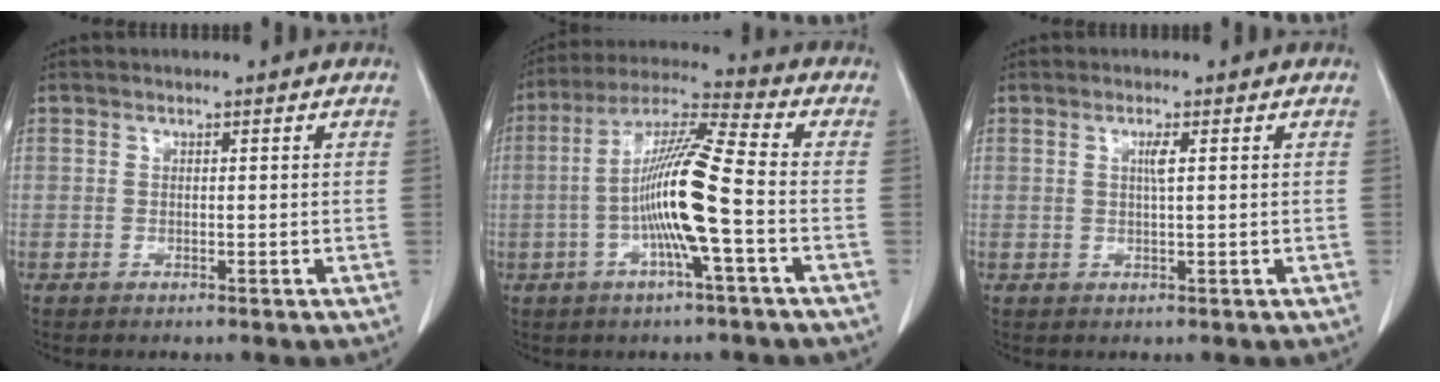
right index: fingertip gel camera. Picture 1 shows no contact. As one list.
[{"total": 12.7, "force": [-2.6, 0.0, 12.4], "torque": [-0.240, 0.007, -0.057]}, {"total": 1.6, "force": [0.4, -0.1, 1.5], "torque": [-0.029, 0.001, 0.007]}]